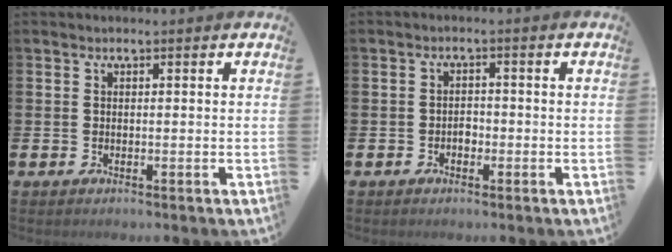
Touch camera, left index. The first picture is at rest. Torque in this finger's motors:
{"motor_torque": [-0.07, -0.15, -0.04, -0.01]}